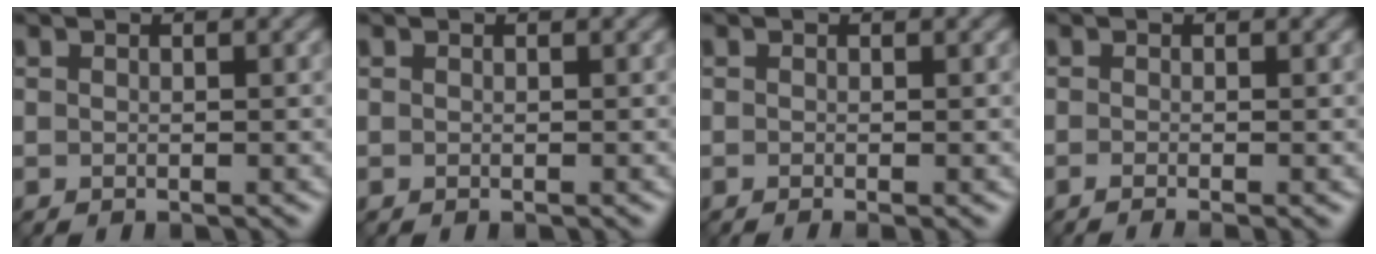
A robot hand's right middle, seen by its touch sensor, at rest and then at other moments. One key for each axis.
{"total": 0.0}
{"total": 1.1, "fx": -0.3, "fy": 0.3, "fz": 1.0, "tx": -0.011, "ty": -0.008, "tz": -0.008}
{"total": 1.9, "fx": -0.6, "fy": 0.7, "fz": 1.7, "tx": -0.012, "ty": -0.008, "tz": -0.014}